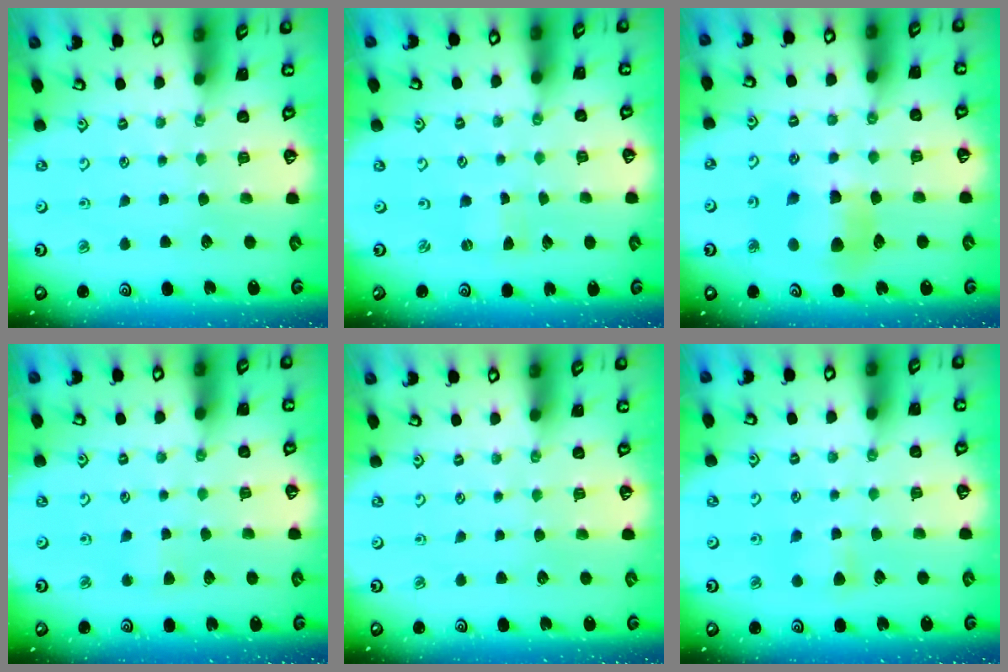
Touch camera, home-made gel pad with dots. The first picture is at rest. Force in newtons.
{"total": 0.0}
{"total": 9.2, "press": 9.1, "slide": 1.3}
{"total": 2.6, "press": 2.5, "slide": 0.5}
{"total": 0.0}
{"total": 4.5, "press": 4.5, "slide": 0.8}